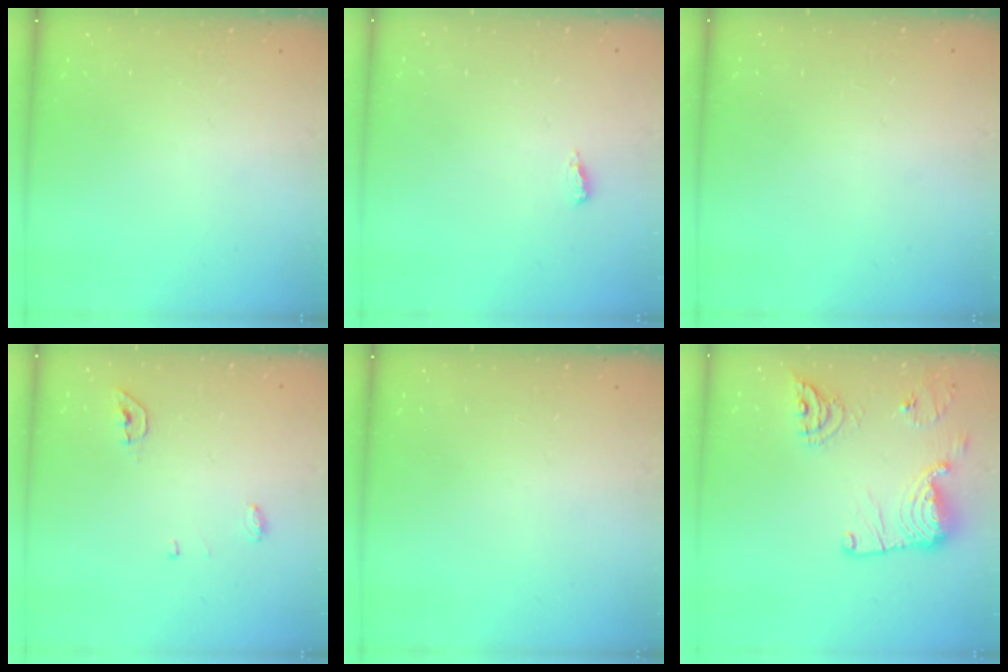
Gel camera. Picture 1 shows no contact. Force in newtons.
{"total": 2.7, "press": 2.5, "slide": 1.0}
{"total": 1.0, "press": 0.8, "slide": 0.6}
{"total": 4.5, "press": 4.2, "slide": 1.5}
{"total": 0.0}
{"total": 19.0, "press": 18.6, "slide": 4.0}